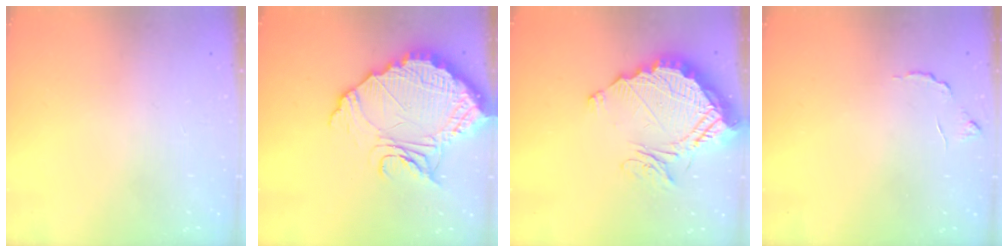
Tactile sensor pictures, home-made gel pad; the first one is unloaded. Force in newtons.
{"total": 16.3, "press": 16.3, "slide": 1.2}
{"total": 15.2, "press": 15.2, "slide": 1.3}
{"total": 6.0, "press": 6.0, "slide": 0.4}